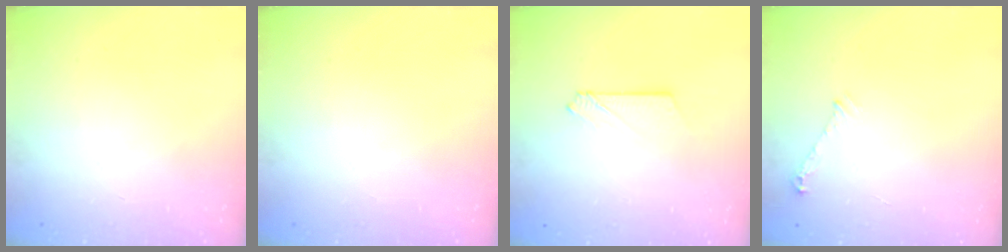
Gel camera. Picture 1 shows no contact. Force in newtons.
{"total": 0.0}
{"total": 2.6, "press": 2.6, "slide": 0.3}
{"total": 4.9, "press": 4.9, "slide": 0.5}